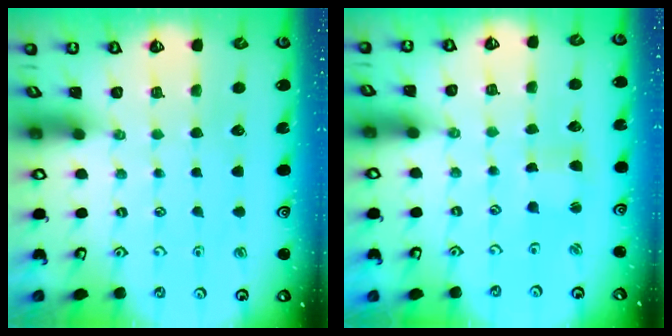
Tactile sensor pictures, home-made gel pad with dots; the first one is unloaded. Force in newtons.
{"total": 1.4, "press": 1.3, "slide": 0.3}